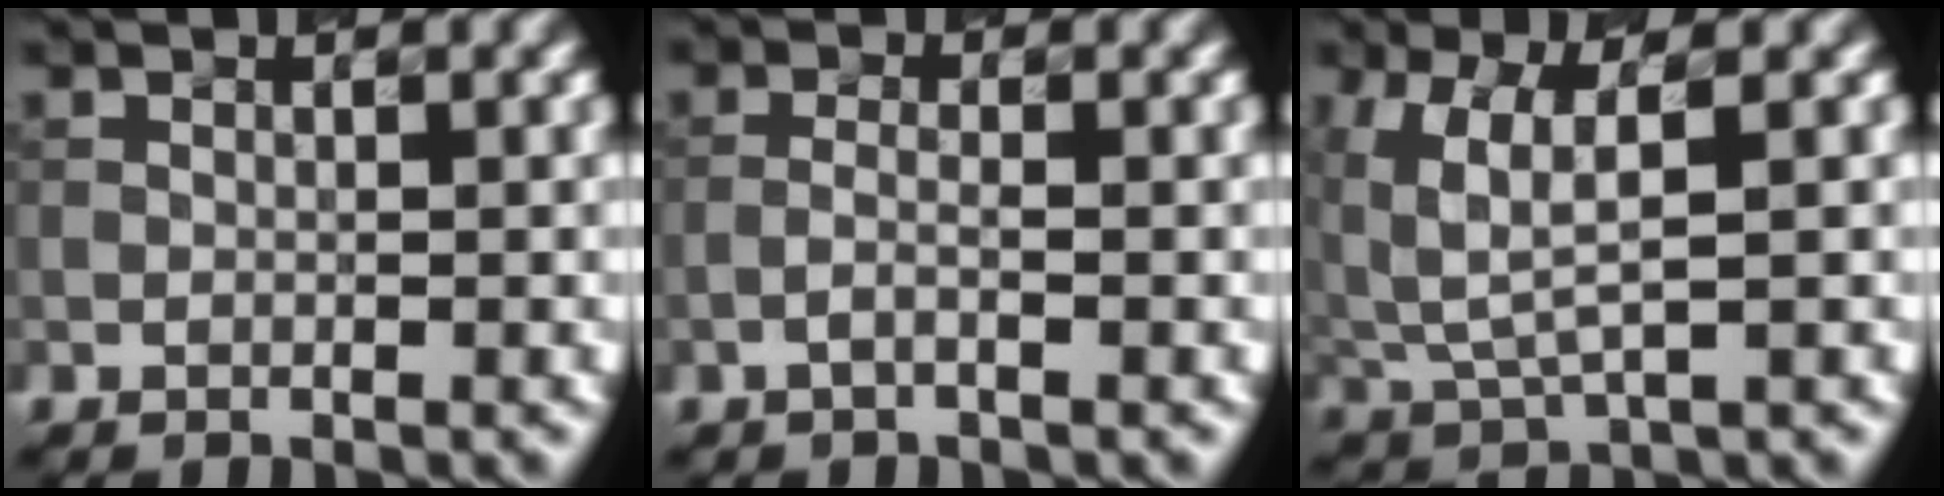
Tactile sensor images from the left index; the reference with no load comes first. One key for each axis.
{"total": 1.0, "fx": -0.7, "fy": 0.1, "fz": 0.7, "tx": -0.018, "ty": 0.009, "tz": -0.015}
{"total": 4.4, "fx": 1.7, "fy": 1.9, "fz": 3.7, "tx": -0.103, "ty": 0.001, "tz": 0.043}